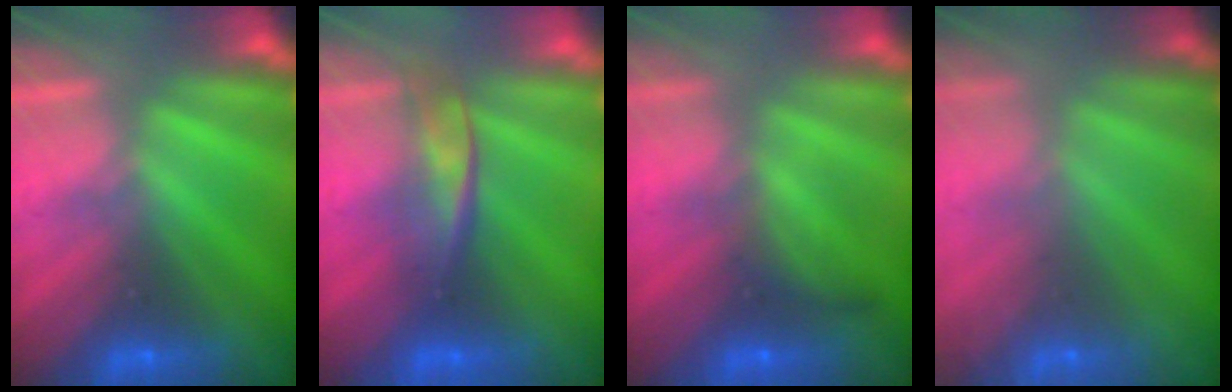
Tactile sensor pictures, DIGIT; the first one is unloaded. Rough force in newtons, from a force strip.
{"total": 2.2}
{"total": 10.8}
{"total": 7.0}